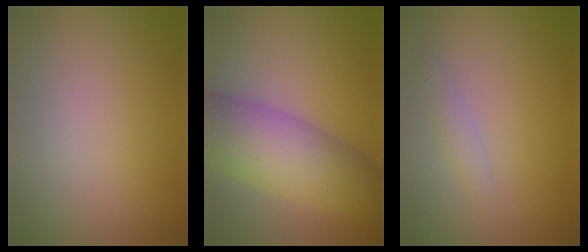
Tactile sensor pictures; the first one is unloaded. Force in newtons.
{"total": 8.4, "press": 8.4, "slide": 0.2}
{"total": 1.1, "press": 1.1, "slide": 0.0}